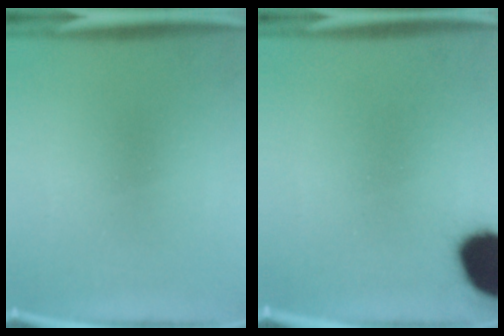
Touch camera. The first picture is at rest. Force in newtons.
{"total": 17.2}